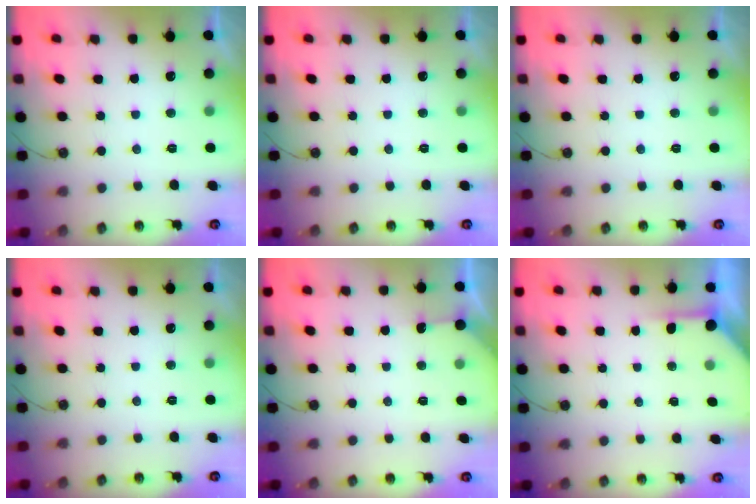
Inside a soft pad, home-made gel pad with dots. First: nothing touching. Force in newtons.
{"total": 0.0}
{"total": 0.0}
{"total": 0.0}
{"total": 2.9, "press": 2.9, "slide": 0.4}
{"total": 3.5, "press": 3.5, "slide": 0.3}